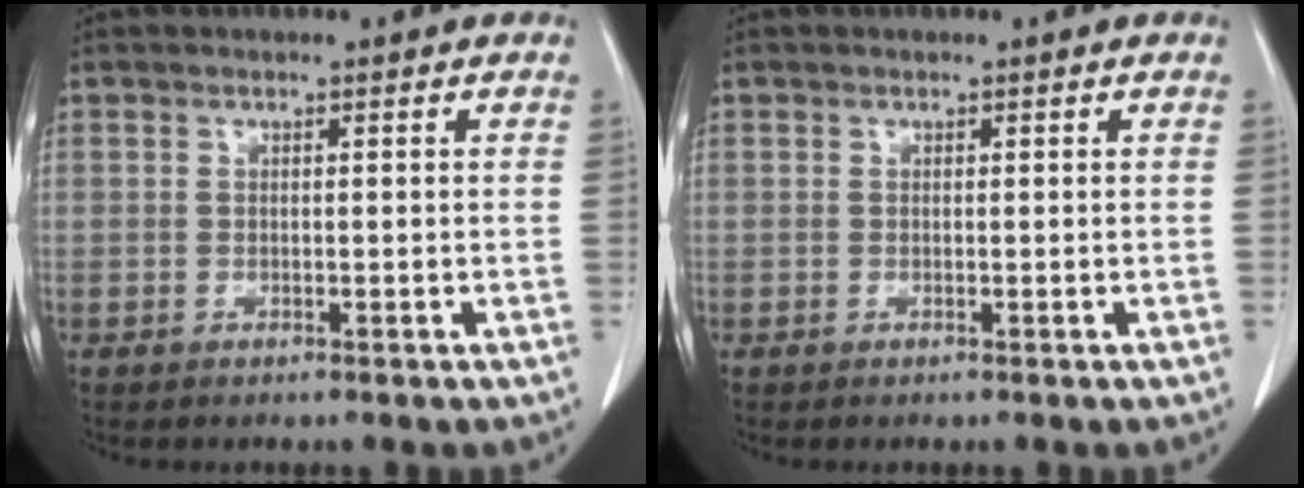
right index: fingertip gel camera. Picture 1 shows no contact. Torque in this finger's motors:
{"motor_torque": [0.07, -0.02, 0.01, 0.00]}